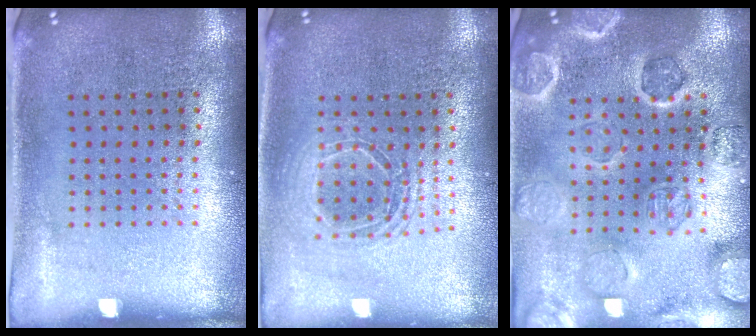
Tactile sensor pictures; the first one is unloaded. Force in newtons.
{"total": 1.7, "press": 1.5, "slide": 0.9}
{"total": 2.5, "press": 2.5, "slide": 0.3}